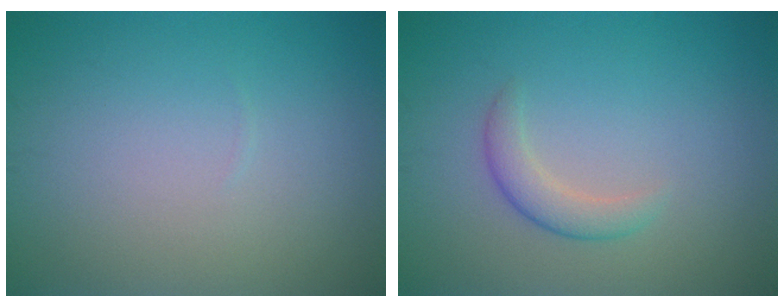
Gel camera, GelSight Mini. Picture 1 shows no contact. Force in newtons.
{"total": 2.1, "press": 2.1, "slide": 0.0}